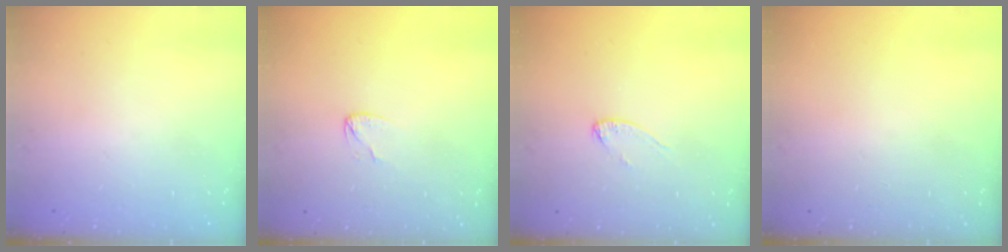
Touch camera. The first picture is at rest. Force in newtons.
{"total": 3.7, "press": 3.7, "slide": 0.3}
{"total": 3.8, "press": 3.7, "slide": 0.4}
{"total": 0.0}